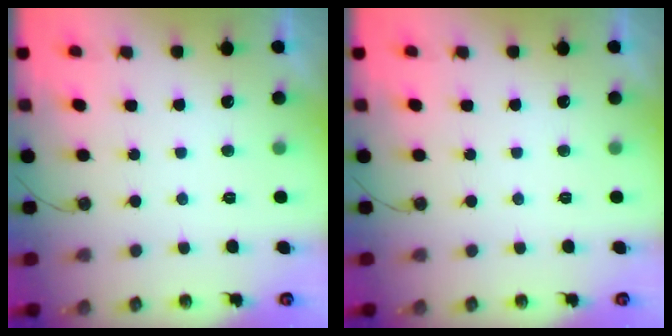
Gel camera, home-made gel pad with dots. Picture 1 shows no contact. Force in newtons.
{"total": 0.0}